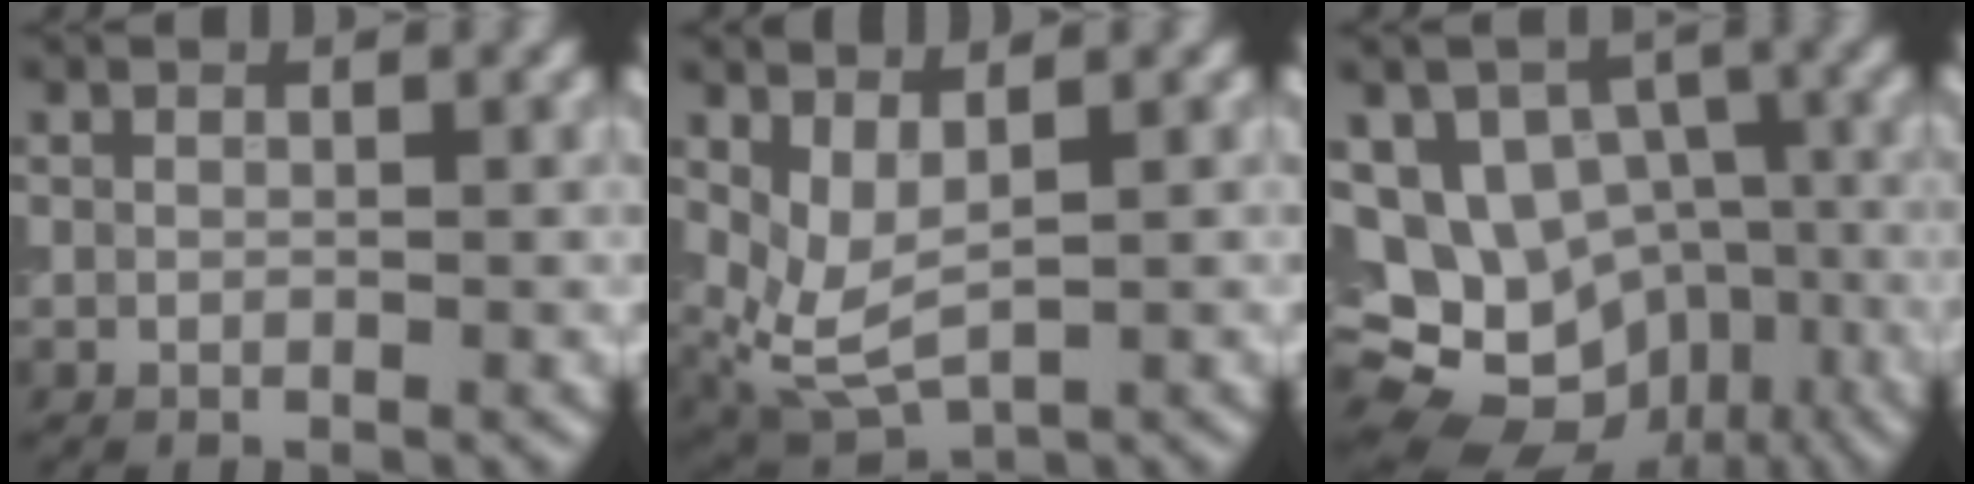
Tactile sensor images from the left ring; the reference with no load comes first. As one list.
[{"total": 3.8, "force": [1.0, 1.8, 3.2], "torque": [-0.082, -0.015, 0.026]}, {"total": 13.7, "force": [-3.8, 11.5, 6.3], "torque": [-0.117, 0.006, -0.061]}]